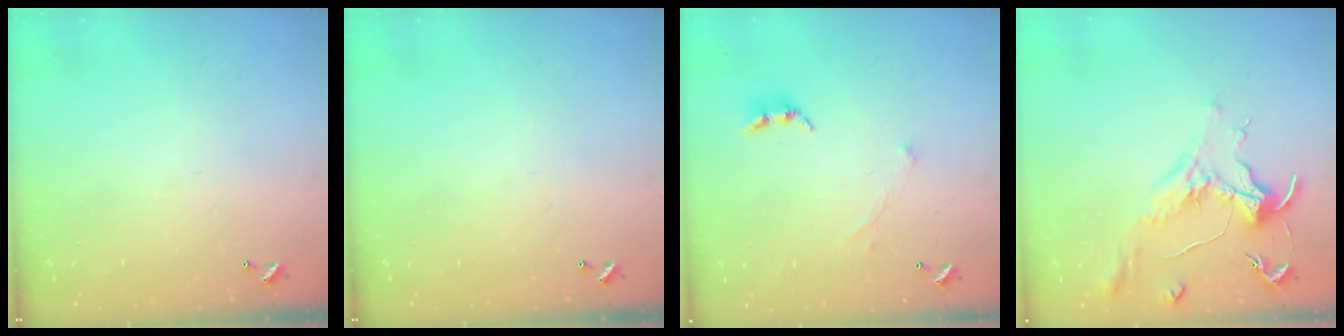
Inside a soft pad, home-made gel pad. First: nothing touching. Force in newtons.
{"total": 0.0}
{"total": 0.7, "press": 0.3, "slide": 0.6}
{"total": 1.7, "press": 1.6, "slide": 0.6}